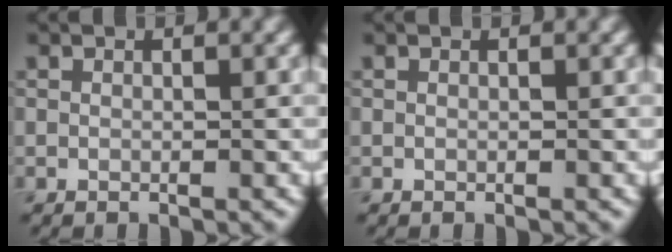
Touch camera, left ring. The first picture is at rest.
{"total": 0.0}